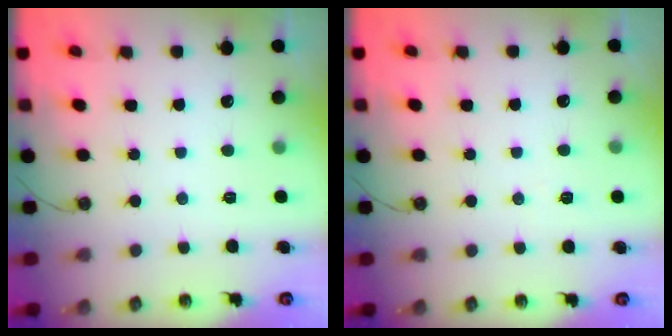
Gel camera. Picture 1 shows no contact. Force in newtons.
{"total": 6.4, "press": 4.7, "slide": 4.3}